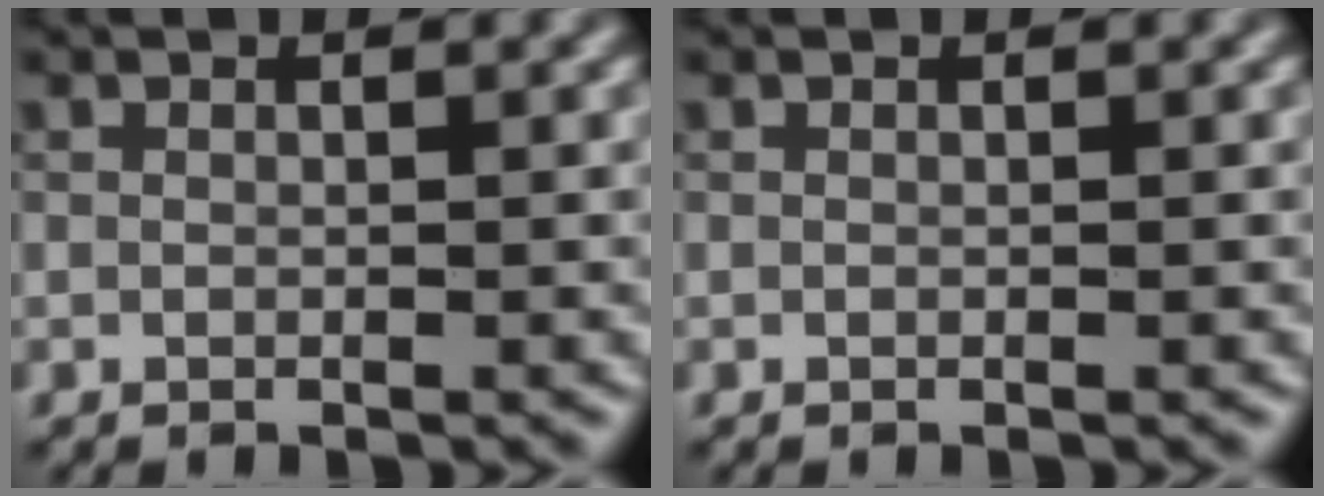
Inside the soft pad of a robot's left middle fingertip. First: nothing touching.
{"total": 0.0}